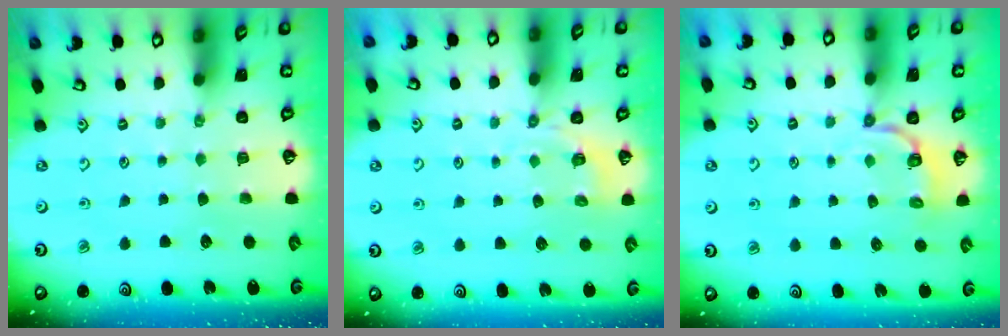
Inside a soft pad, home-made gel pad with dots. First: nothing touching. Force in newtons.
{"total": 2.3, "press": 1.4, "slide": 1.8}
{"total": 4.2, "press": 3.2, "slide": 2.7}